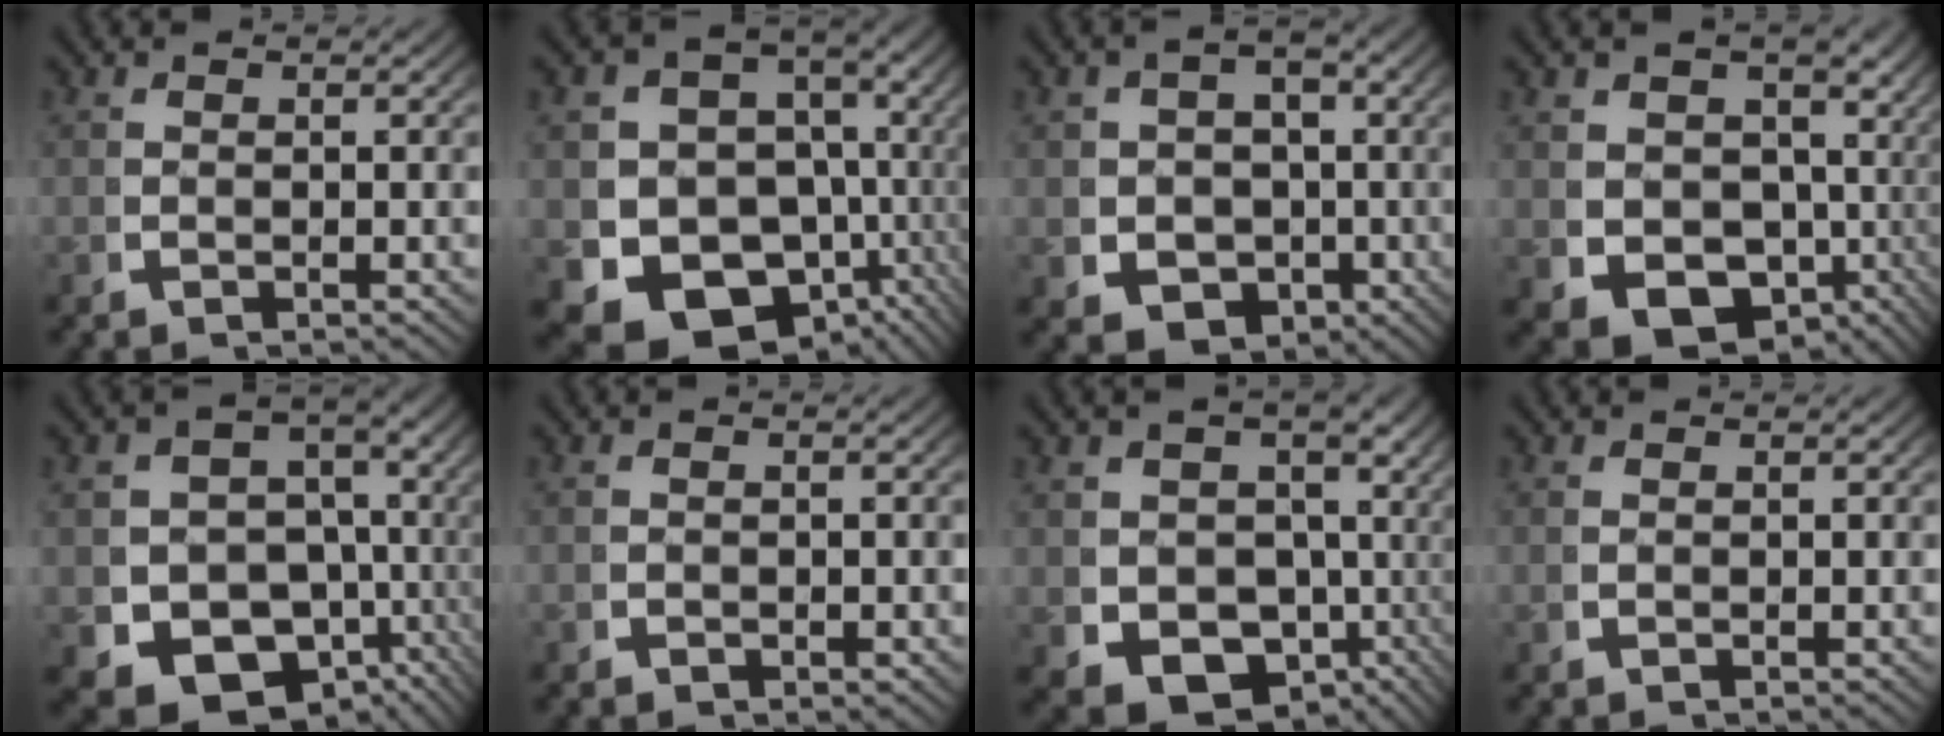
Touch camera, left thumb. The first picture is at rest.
{"total": 17.6, "force": [-2.5, 14.2, 10.1], "torque": [-0.221, -0.082, -0.027]}
{"total": 8.2, "force": [-2.6, 6.7, 4.0], "torque": [-0.076, -0.040, -0.023]}
{"total": 14.0, "force": [-2.1, 10.6, 9.0], "torque": [-0.191, -0.084, 0.001]}
{"total": 16.1, "force": [-4.3, 12.8, 8.7], "torque": [-0.179, -0.087, -0.049]}
{"total": 0.5, "force": [-0.4, 0.3, 0.2], "torque": [-0.001, -0.002, -0.009]}
{"total": 15.3, "force": [-3.0, 11.9, 9.2], "torque": [-0.187, -0.088, -0.017]}
{"total": 0.0}